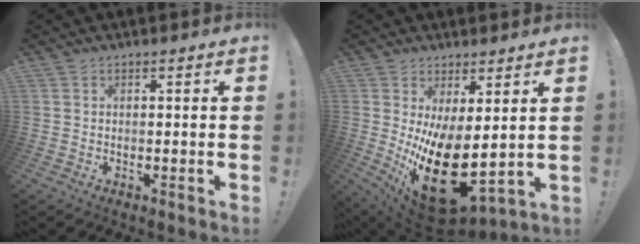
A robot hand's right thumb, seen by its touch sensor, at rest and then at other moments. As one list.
[{"total": 18.2, "force": [-0.9, 8.6, 16.0], "torque": [-0.257, -0.022, 0.005]}]